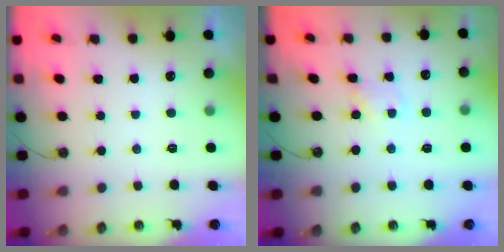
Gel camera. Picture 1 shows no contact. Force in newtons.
{"total": 2.6, "press": 2.5, "slide": 0.4}